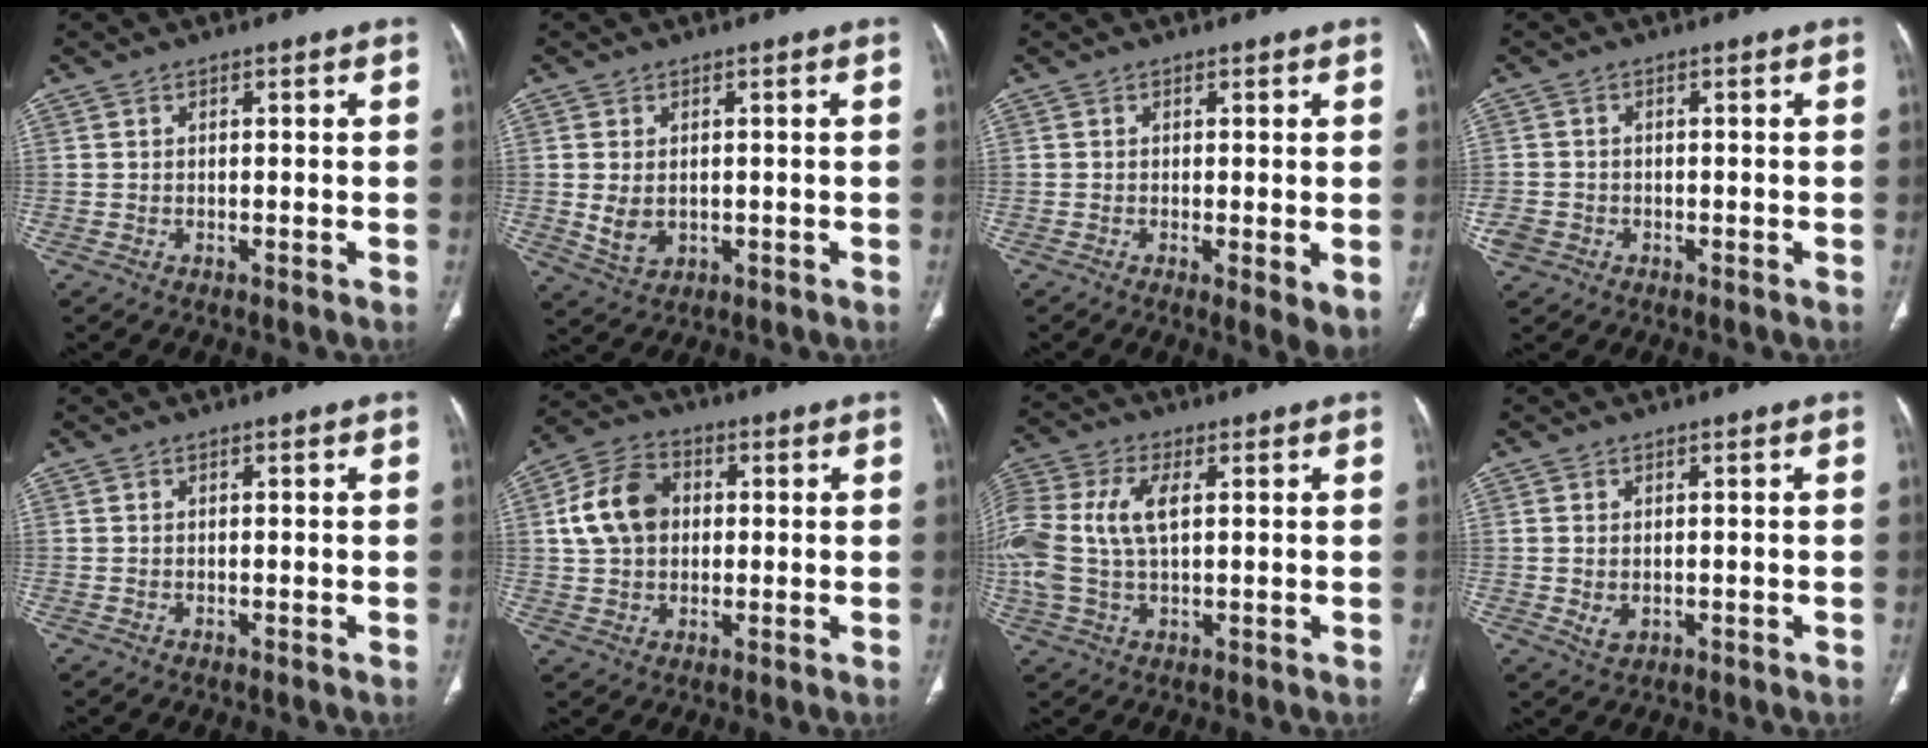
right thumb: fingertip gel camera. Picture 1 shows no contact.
{"total": 4.4, "force": [0.0, 3.2, 3.0], "torque": [-0.046, -0.009, 0.012]}
{"total": 3.9, "force": [-0.6, 1.0, 3.7], "torque": [-0.059, -0.016, -0.012]}
{"total": 3.7, "force": [-1.5, 3.1, 1.3], "torque": [-0.027, 0.012, -0.024]}
{"total": 0.0}
{"total": 11.0, "force": [1.5, 8.4, 7.1], "torque": [-0.118, 0.017, 0.023]}
{"total": 14.6, "force": [2.0, 8.1, 12.0], "torque": [-0.303, 0.015, 0.038]}
{"total": 2.5, "force": [-0.3, 1.8, 1.7], "torque": [-0.028, -0.007, 0.003]}